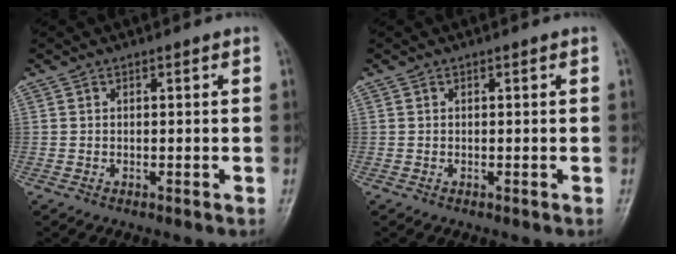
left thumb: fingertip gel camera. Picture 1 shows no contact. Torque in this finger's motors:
{"motor_torque": [0.00, 0.00, -0.06, -0.06, 0.00]}